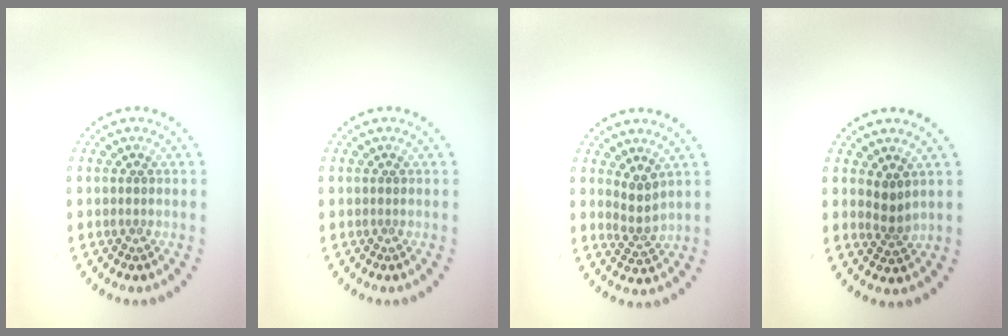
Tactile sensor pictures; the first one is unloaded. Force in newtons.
{"total": 0.0}
{"total": 2.2, "press": 1.6, "slide": 1.5}
{"total": 1.6, "press": 1.2, "slide": 1.1}